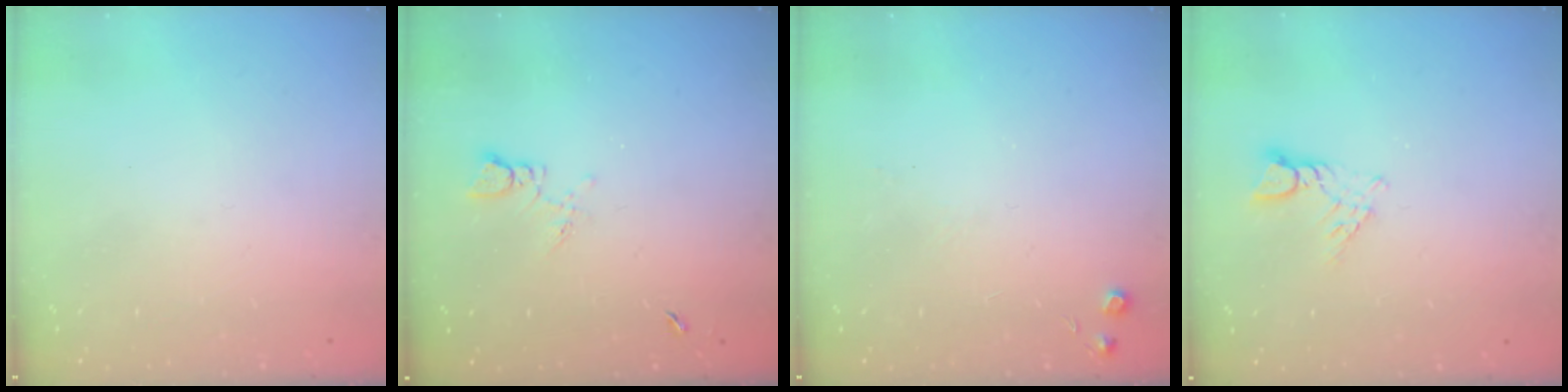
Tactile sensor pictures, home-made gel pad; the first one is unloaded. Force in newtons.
{"total": 3.5, "press": 3.5, "slide": 0.5}
{"total": 4.7, "press": 4.6, "slide": 0.7}
{"total": 3.2, "press": 3.2, "slide": 0.3}